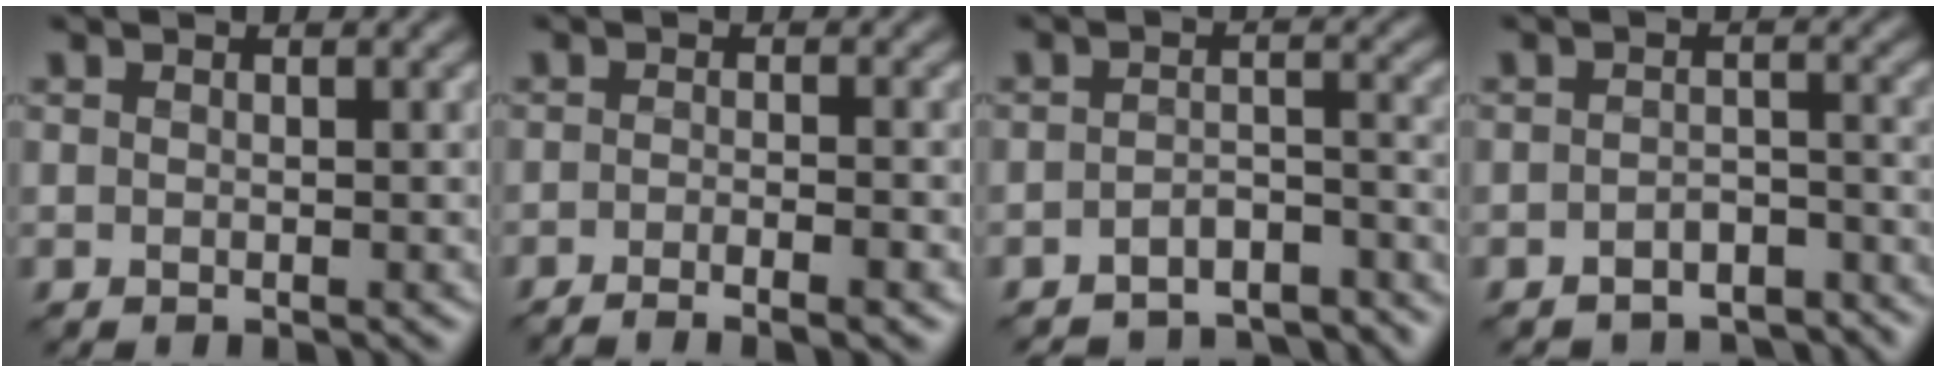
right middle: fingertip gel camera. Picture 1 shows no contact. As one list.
[{"total": 4.0, "force": [-2.5, 0.8, 3.0], "torque": [-0.041, 0.000, -0.032]}, {"total": 5.8, "force": [-5.5, 1.3, 1.2], "torque": [-0.022, -0.013, -0.078]}, {"total": 3.7, "force": [-3.5, 1.1, 0.7], "torque": [-0.011, -0.002, -0.053]}]